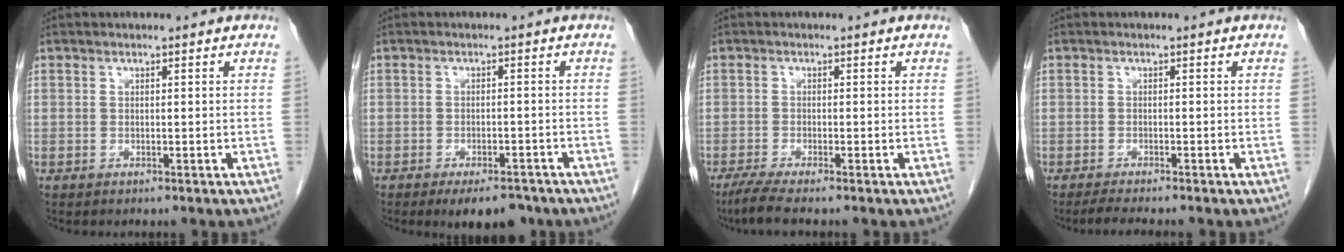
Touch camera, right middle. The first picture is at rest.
{"total": 6.0, "force": [-4.6, 2.3, 3.1], "torque": [-0.038, -0.002, -0.065]}
{"total": 3.5, "force": [-2.8, -0.2, 2.2], "torque": [-0.050, -0.011, -0.055]}
{"total": 3.3, "force": [-2.8, -0.2, 1.7], "torque": [-0.030, -0.009, -0.046]}